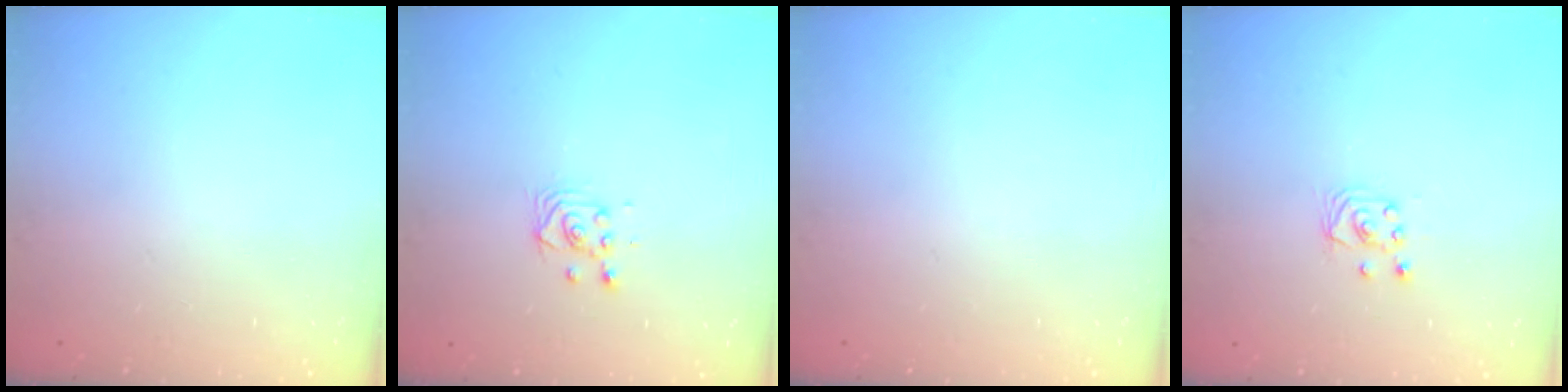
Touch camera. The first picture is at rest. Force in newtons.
{"total": 3.2, "press": 3.2, "slide": 0.6}
{"total": 0.0}
{"total": 2.4, "press": 2.4, "slide": 0.2}